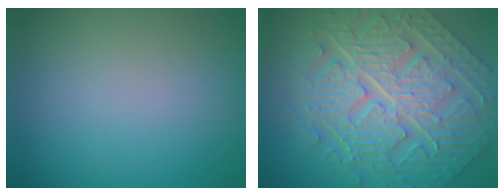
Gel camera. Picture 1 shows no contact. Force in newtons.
{"total": 10.9, "press": 7.7, "slide": 7.8}